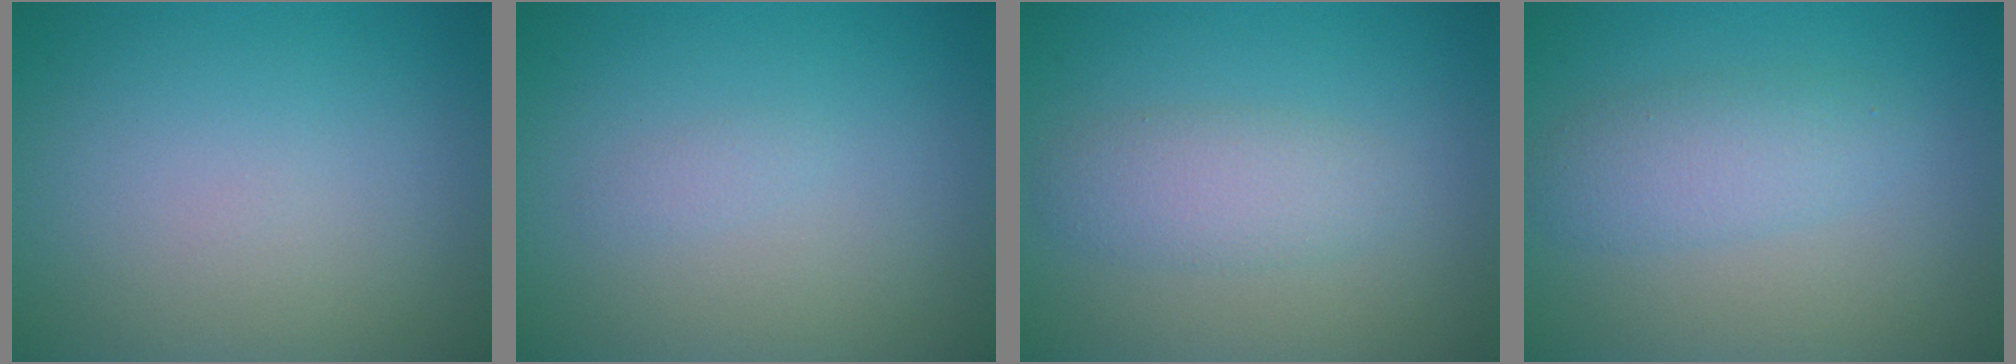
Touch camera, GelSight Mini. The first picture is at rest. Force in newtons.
{"total": 0.6, "press": 0.6, "slide": 0.0}
{"total": 2.7, "press": 2.7, "slide": 0.1}
{"total": 2.8, "press": 2.8, "slide": 0.1}